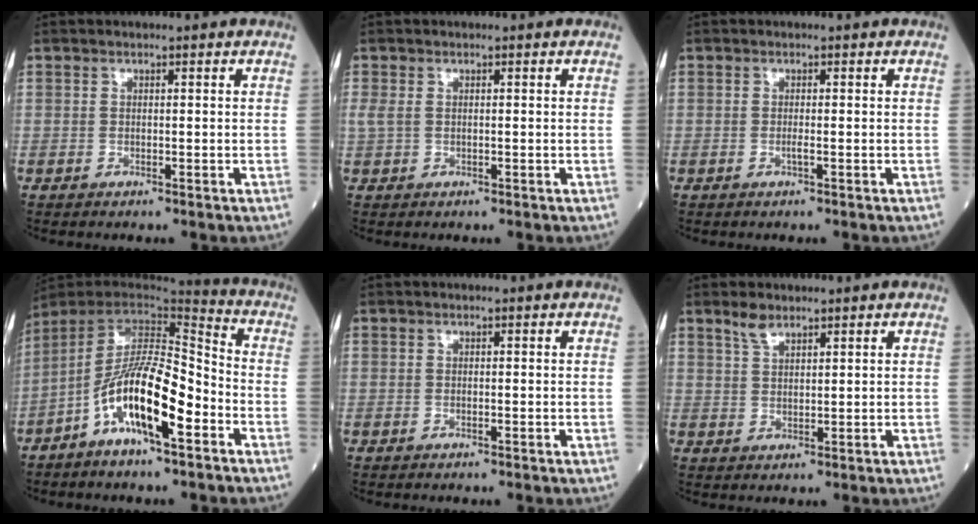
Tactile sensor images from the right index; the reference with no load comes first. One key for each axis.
{"total": 1.6, "fx": 0.3, "fy": 0.9, "fz": 1.3, "tx": -0.044, "ty": 0.007, "tz": 0.011}
{"total": 0.7, "fx": -0.2, "fy": -0.1, "fz": 0.6, "tx": -0.013, "ty": 0.000, "tz": -0.005}
{"total": 14.9, "fx": -6.2, "fy": 2.9, "fz": 13.2, "tx": -0.244, "ty": 0.004, "tz": -0.111}
{"total": 0.0}
{"total": 2.6, "fx": 2.2, "fy": 0.8, "fz": 1.3, "tx": -0.030, "ty": 0.004, "tz": 0.046}